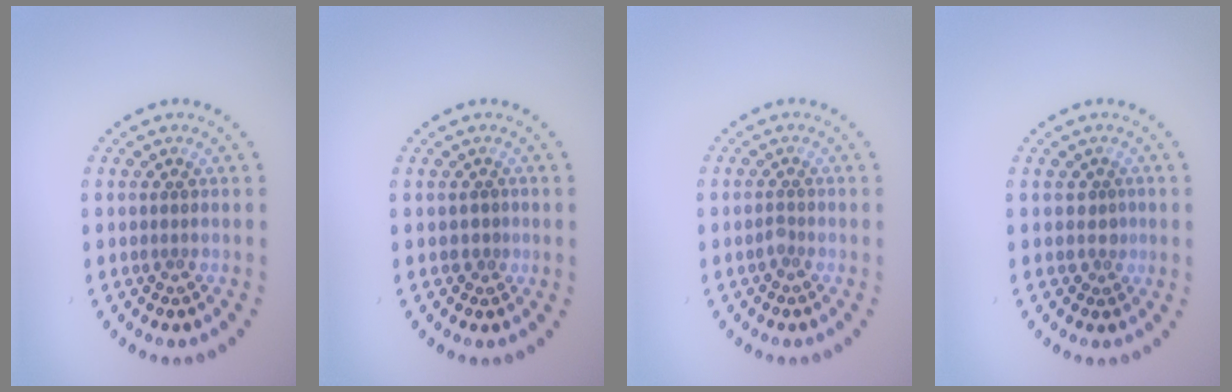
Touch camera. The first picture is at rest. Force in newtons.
{"total": 0.6, "press": 0.4, "slide": 0.4}
{"total": 0.8, "press": 0.6, "slide": 0.5}
{"total": 1.0, "press": 0.6, "slide": 0.7}